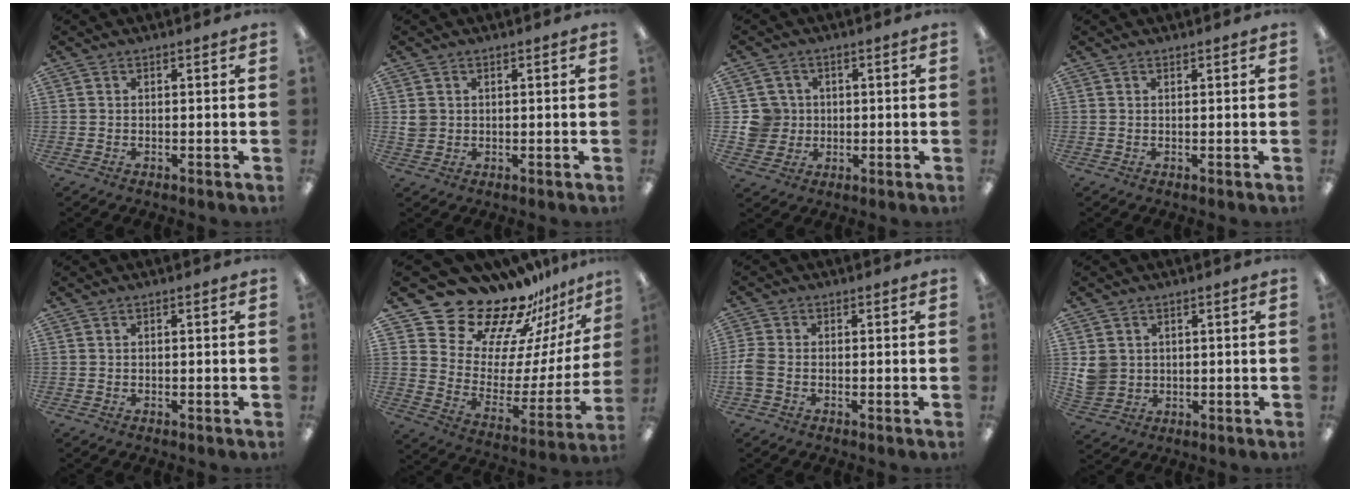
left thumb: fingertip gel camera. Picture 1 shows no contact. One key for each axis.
{"total": 2.4, "fx": 0.8, "fy": 2.3, "fz": 0.4, "tx": -0.010, "ty": 0.002, "tz": 0.014}
{"total": 6.8, "fx": 1.0, "fy": 6.6, "fz": 1.1, "tx": -0.032, "ty": 0.009, "tz": 0.023}
{"total": 0.6, "fx": 0.6, "fy": 0.1, "fz": 0.0, "tx": -0.001, "ty": 0.001, "tz": 0.010}
{"total": 0.0}
{"total": 20.9, "fx": 18.9, "fy": 7.7, "fz": 4.7, "tx": -0.087, "ty": -0.162, "tz": 0.341}
{"total": 3.8, "fx": -1.0, "fy": 2.4, "fz": 2.8, "tx": -0.065, "ty": -0.001, "tz": -0.020}
{"total": 5.0, "fx": 1.4, "fy": 4.7, "fz": 0.9, "tx": -0.013, "ty": 0.005, "tz": 0.029}